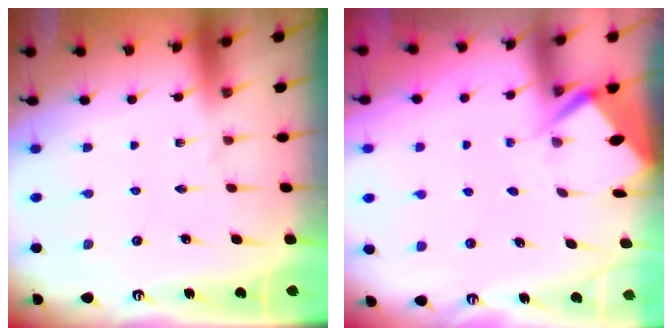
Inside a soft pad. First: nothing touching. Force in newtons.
{"total": 3.6, "press": 3.6, "slide": 0.3}